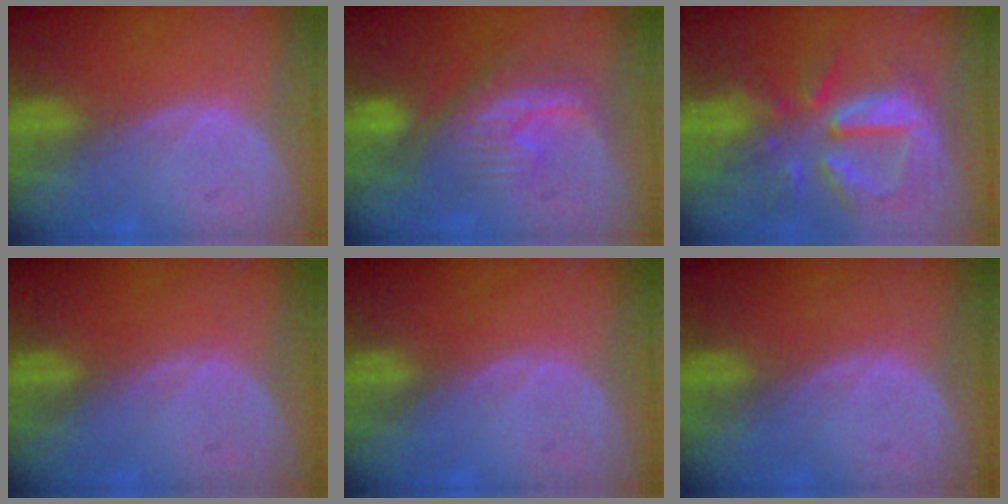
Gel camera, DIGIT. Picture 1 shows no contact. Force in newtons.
{"total": 7.9, "press": 7.8, "slide": 1.2}
{"total": 10.8, "press": 9.5, "slide": 5.1}
{"total": 0.0}
{"total": 0.0}
{"total": 0.0}